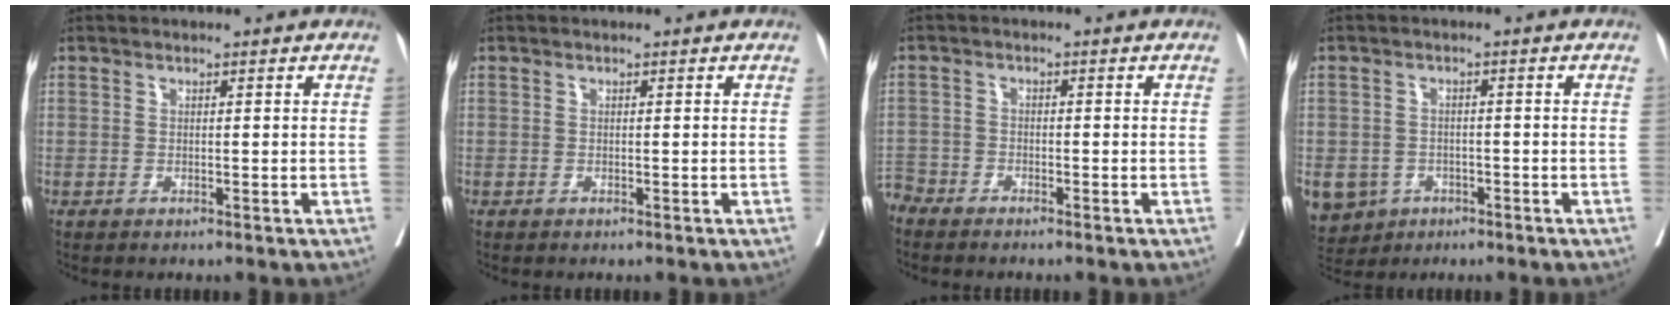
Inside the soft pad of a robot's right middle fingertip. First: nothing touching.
{"total": 0.0}
{"total": 3.3, "force": [-3.2, 0.8, -0.1], "torque": [0.002, -0.007, -0.064]}
{"total": 8.4, "force": [-4.2, 6.9, 2.5], "torque": [-0.068, 0.001, -0.058]}